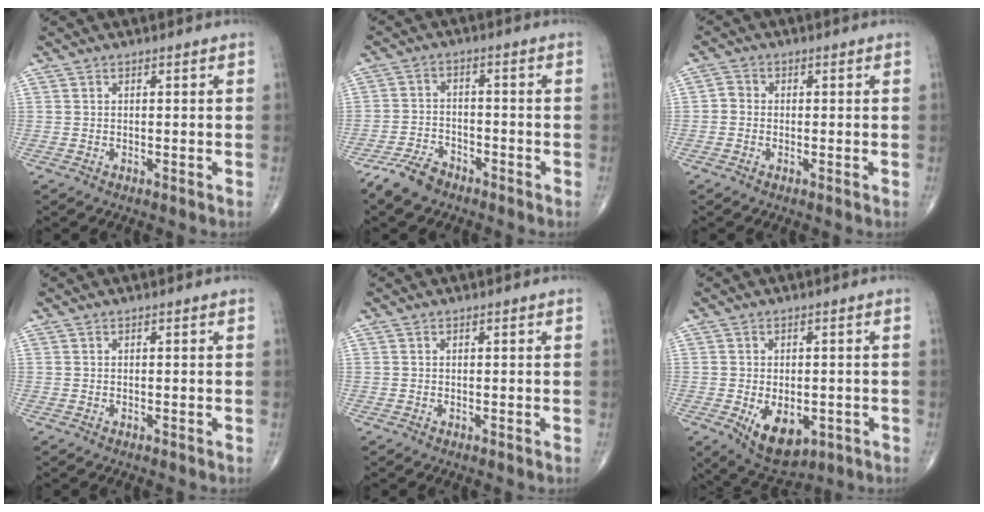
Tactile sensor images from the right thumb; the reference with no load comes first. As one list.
[{"total": 5.8, "force": [-4.7, 2.8, 2.0], "torque": [-0.038, 0.014, -0.092]}, {"total": 2.0, "force": [-0.5, 1.8, 0.8], "torque": [-0.004, 0.005, -0.017]}, {"total": 0.0}, {"total": 0.0}, {"total": 9.5, "force": [-3.0, 5.6, 7.0], "torque": [-0.090, -0.005, -0.030]}]